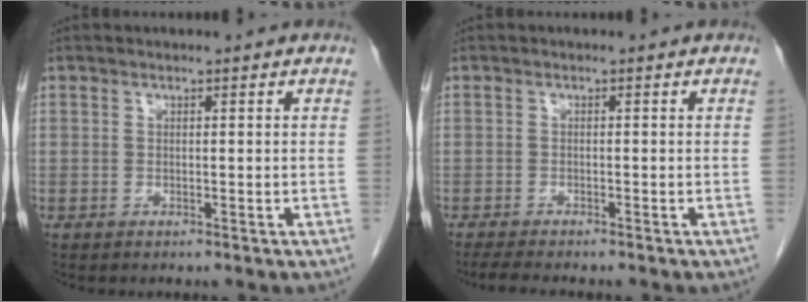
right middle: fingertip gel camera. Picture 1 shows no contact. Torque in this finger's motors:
{"motor_torque": [0.18, -0.09, 0.00, 0.01]}